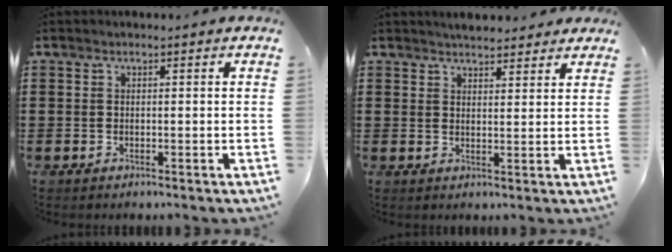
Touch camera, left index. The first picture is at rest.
{"total": 3.0, "force": [2.9, 0.5, 0.5], "torque": [-0.016, -0.003, 0.054]}